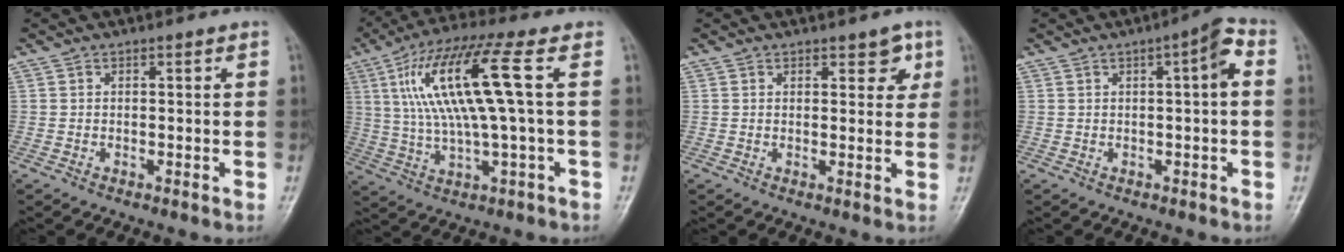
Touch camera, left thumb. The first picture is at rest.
{"total": 15.3, "force": [3.2, 2.0, 14.8], "torque": [-0.317, 0.019, 0.058]}
{"total": 3.6, "force": [1.8, 1.9, 2.5], "torque": [-0.006, -0.006, 0.019]}
{"total": 4.8, "force": [0.6, 0.9, 4.7], "torque": [-0.067, 0.017, 0.002]}